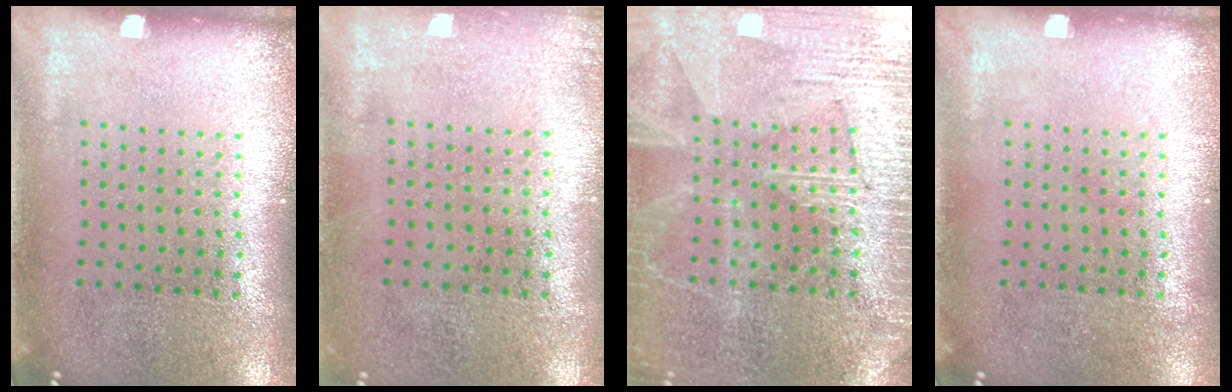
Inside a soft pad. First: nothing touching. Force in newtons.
{"total": 0.5, "press": 0.5, "slide": 0.1}
{"total": 5.0, "press": 4.9, "slide": 0.6}
{"total": 0.0}